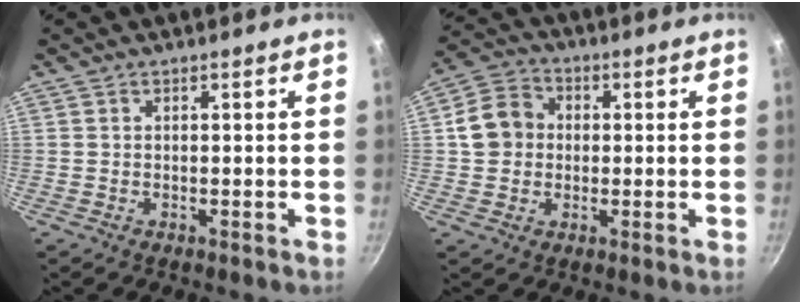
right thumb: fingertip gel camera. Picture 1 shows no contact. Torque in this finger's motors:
{"motor_torque": [-0.40, 0.45, 0.08, -0.23, 0.17]}